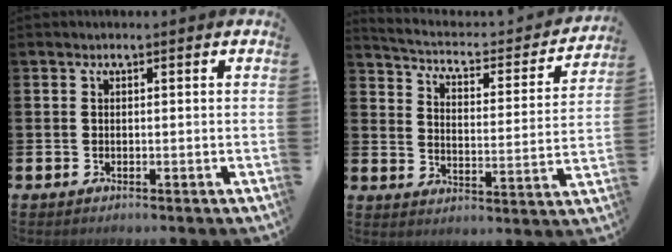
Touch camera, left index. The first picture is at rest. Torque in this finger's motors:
{"motor_torque": [0.83, -1.31, -0.30, 0.00]}